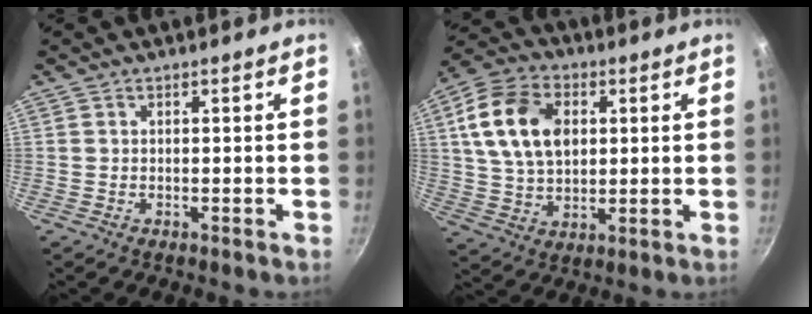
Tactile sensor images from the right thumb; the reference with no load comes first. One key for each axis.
{"total": 15.5, "fx": 3.6, "fy": 10.5, "fz": 10.8, "tx": -0.179, "ty": 0.001, "tz": 0.058}